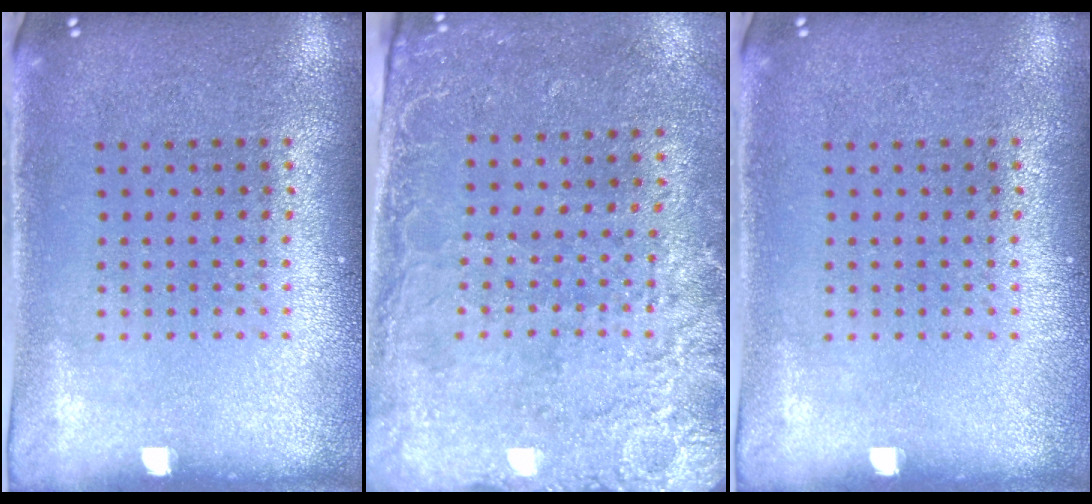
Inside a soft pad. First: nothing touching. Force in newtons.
{"total": 2.5, "press": 2.2, "slide": 1.3}
{"total": 0.0}